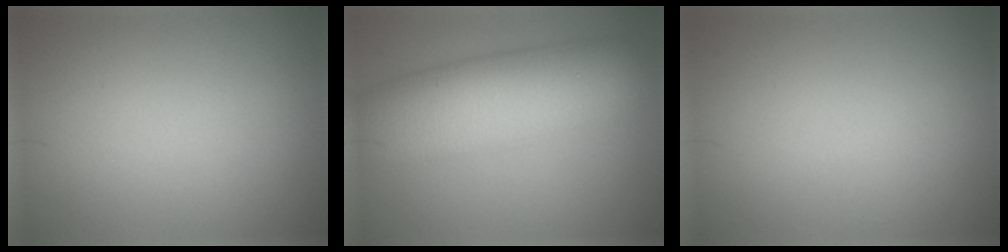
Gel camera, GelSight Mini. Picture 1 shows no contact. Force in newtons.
{"total": 10.1, "press": 10.1, "slide": 0.3}
{"total": 0.0}